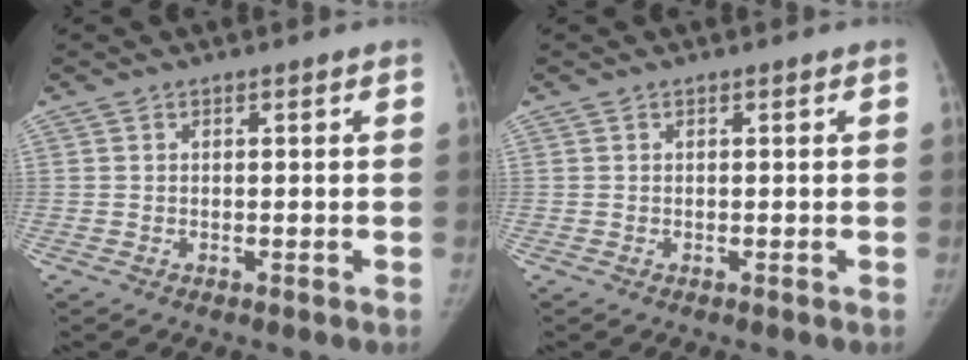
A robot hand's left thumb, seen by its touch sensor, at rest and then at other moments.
{"total": 0.0}